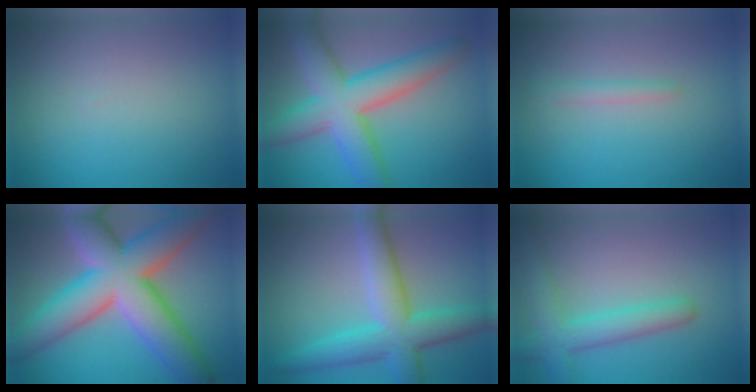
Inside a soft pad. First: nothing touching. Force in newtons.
{"total": 8.1, "press": 8.1, "slide": 0.4}
{"total": 1.3, "press": 1.3, "slide": 0.1}
{"total": 13.7, "press": 13.6, "slide": 0.7}
{"total": 7.4, "press": 7.4, "slide": 0.2}
{"total": 4.2, "press": 4.2, "slide": 0.2}